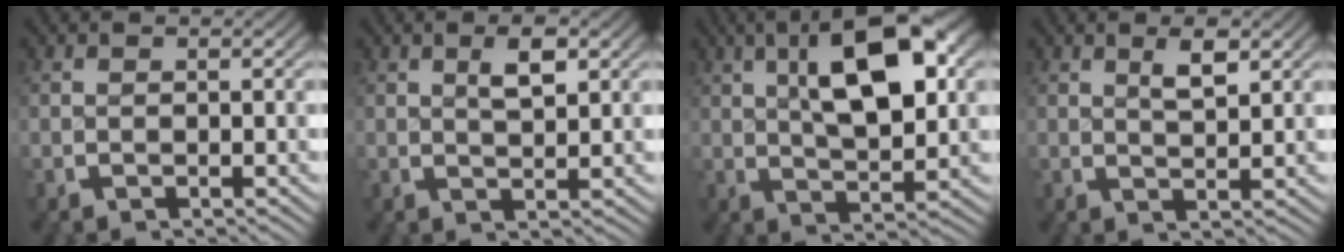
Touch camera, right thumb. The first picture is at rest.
{"total": 2.6, "force": [1.2, 1.0, 2.1], "torque": [-0.026, 0.002, 0.022]}
{"total": 10.7, "force": [3.0, 4.9, 9.0], "torque": [-0.138, 0.008, 0.046]}
{"total": 2.5, "force": [1.5, 0.7, 1.9], "torque": [-0.024, 0.001, 0.028]}